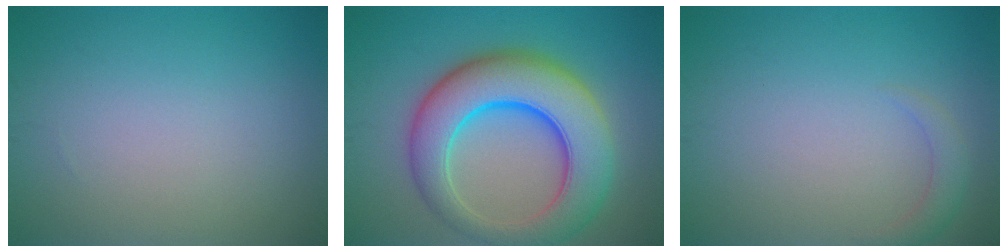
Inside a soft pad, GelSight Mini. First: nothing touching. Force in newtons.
{"total": 10.4, "press": 10.4, "slide": 0.4}
{"total": 1.5, "press": 1.4, "slide": 0.2}